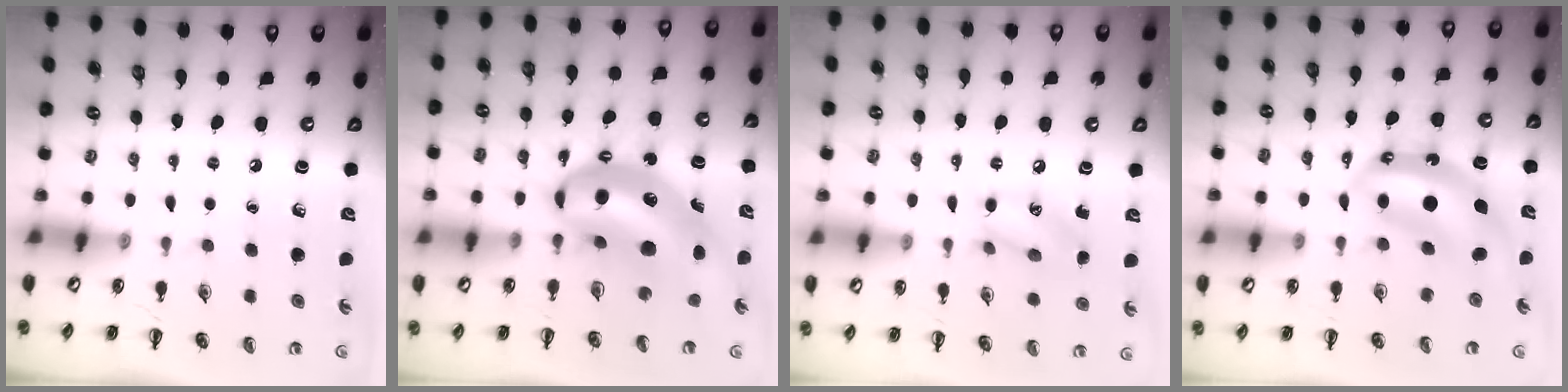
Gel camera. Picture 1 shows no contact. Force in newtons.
{"total": 12.9, "press": 12.4, "slide": 3.4}
{"total": 10.3, "press": 10.1, "slide": 1.7}
{"total": 8.1, "press": 7.9, "slide": 2.0}